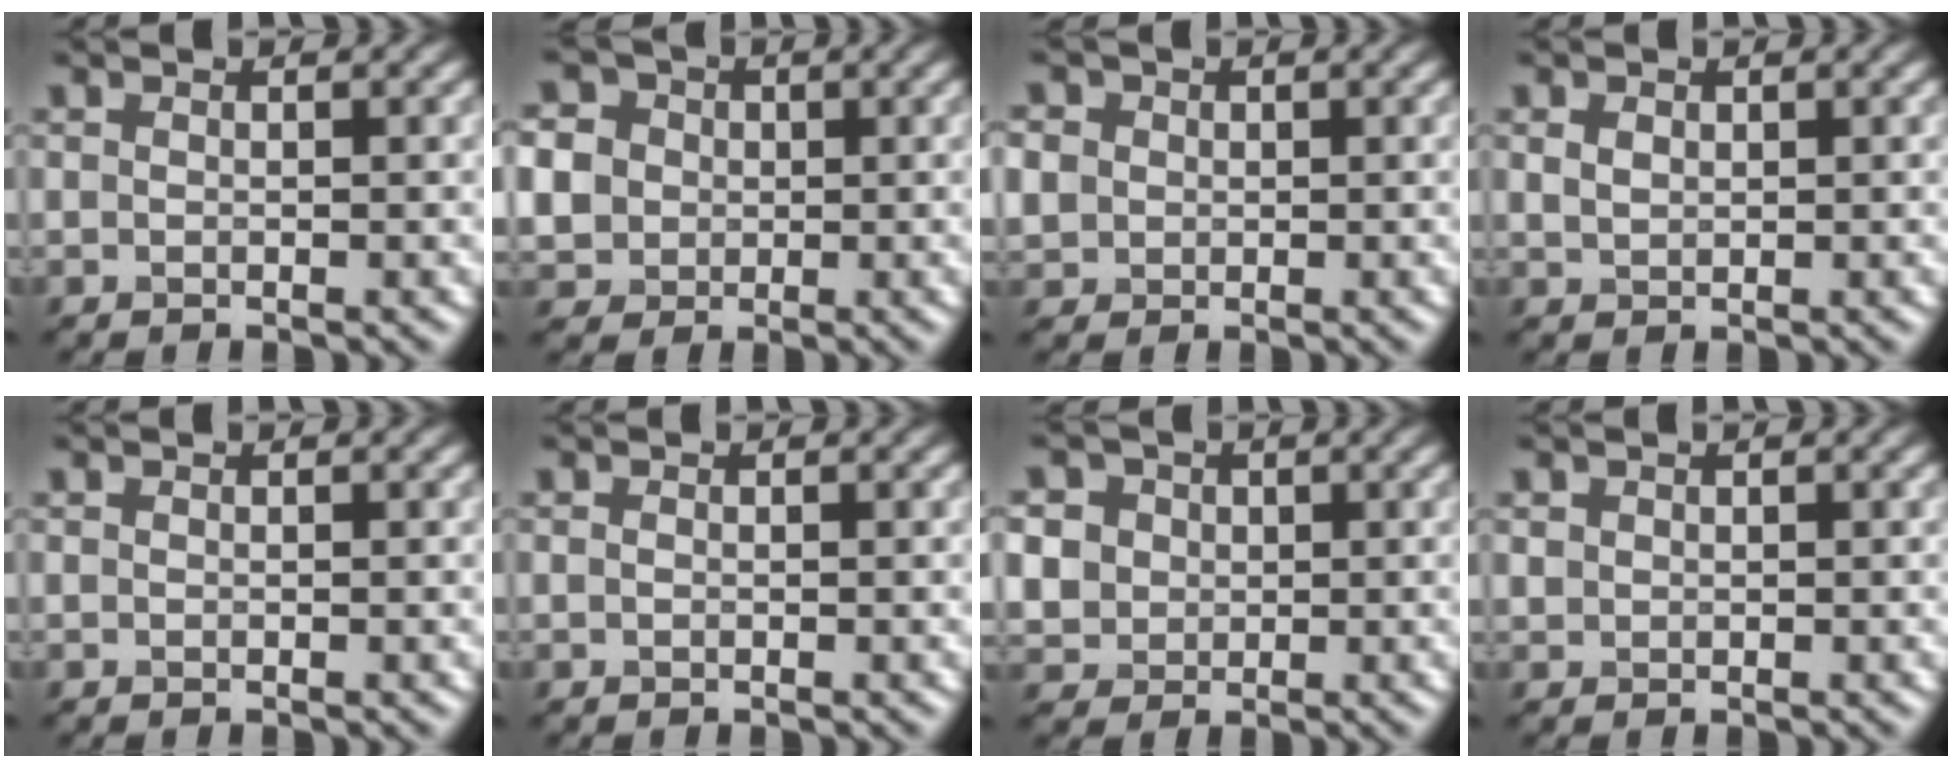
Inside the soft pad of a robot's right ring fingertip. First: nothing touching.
{"total": 7.7, "force": [0.7, 7.0, 3.0], "torque": [-0.079, 0.022, 0.002]}
{"total": 4.3, "force": [0.9, 3.9, 1.8], "torque": [-0.059, 0.021, 0.006]}
{"total": 1.2, "force": [0.5, 0.9, 0.7], "torque": [-0.015, -0.001, 0.012]}
{"total": 0.0}
{"total": 0.0}
{"total": 6.6, "force": [1.9, 5.8, 2.6], "torque": [-0.068, 0.024, 0.022]}
{"total": 0.6, "force": [0.3, 0.6, 0.1], "torque": [0.001, -0.003, 0.009]}